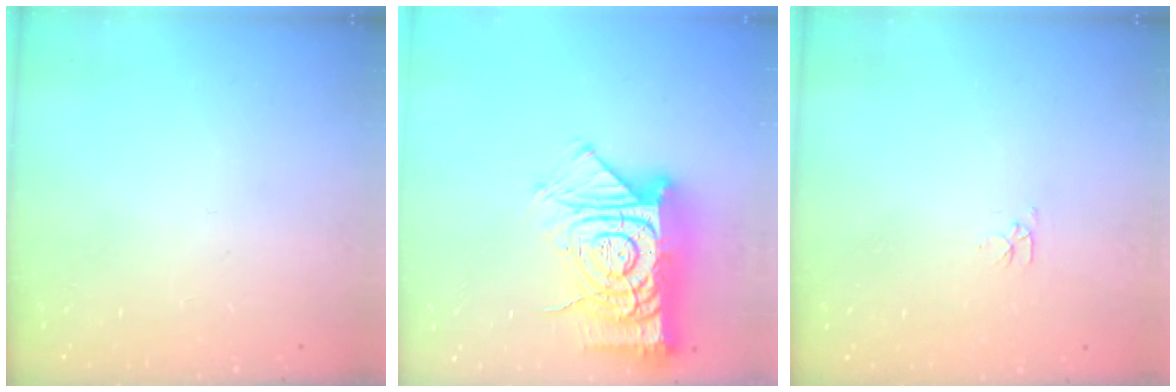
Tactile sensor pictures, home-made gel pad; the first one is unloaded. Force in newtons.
{"total": 21.4, "press": 21.3, "slide": 2.0}
{"total": 2.8, "press": 2.7, "slide": 0.4}